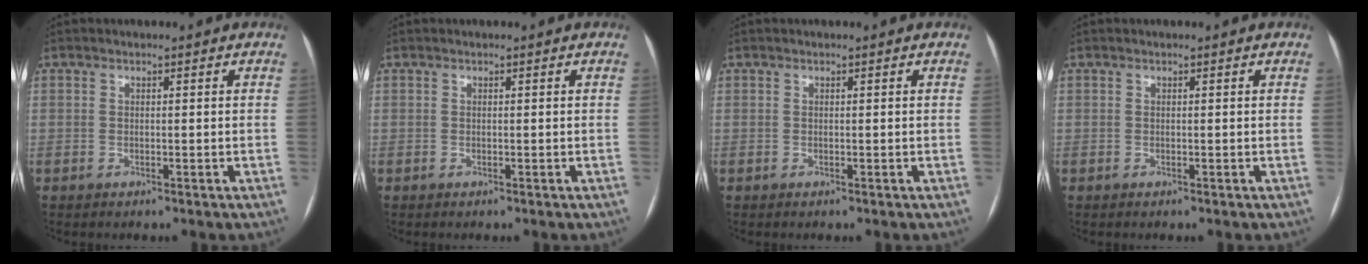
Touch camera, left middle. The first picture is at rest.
{"total": 0.0}
{"total": 0.0}
{"total": 0.0}